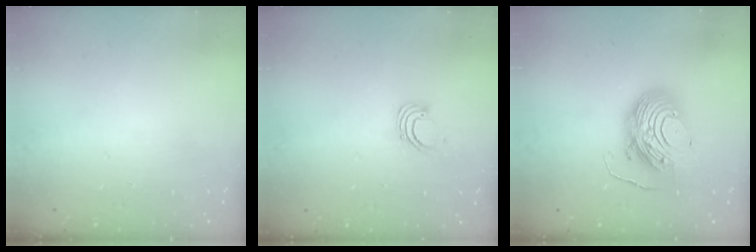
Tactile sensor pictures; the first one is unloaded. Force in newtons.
{"total": 2.2, "press": 2.2, "slide": 0.2}
{"total": 12.2, "press": 12.1, "slide": 1.2}